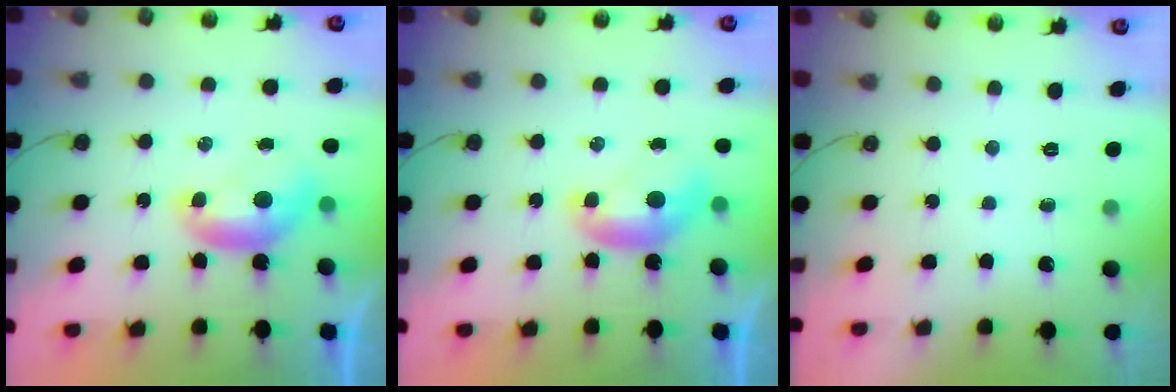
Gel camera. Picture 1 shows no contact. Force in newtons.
{"total": 0.0}
{"total": 0.0}